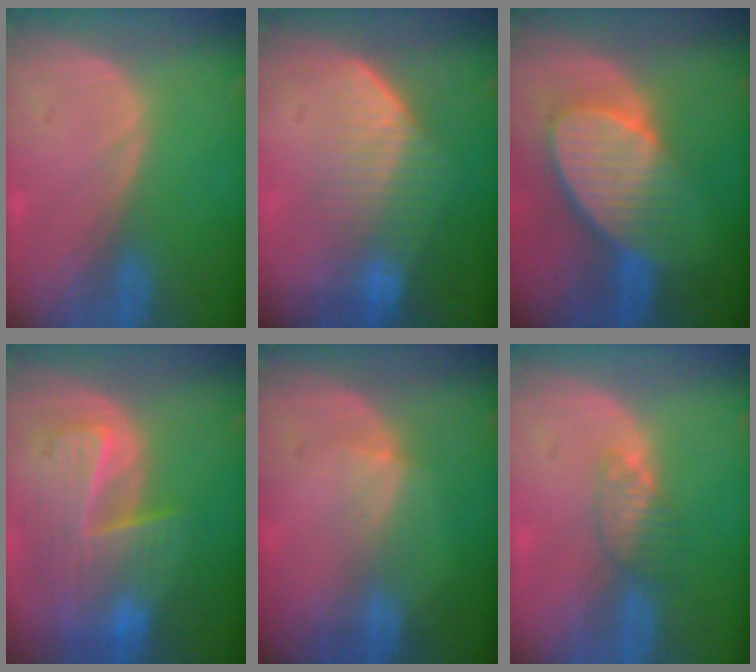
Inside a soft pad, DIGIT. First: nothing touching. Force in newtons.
{"total": 7.0, "press": 6.4, "slide": 3.0}
{"total": 9.0, "press": 8.1, "slide": 4.0}
{"total": 10.2, "press": 8.9, "slide": 5.0}
{"total": 2.4, "press": 2.1, "slide": 1.2}
{"total": 3.3, "press": 3.1, "slide": 1.3}